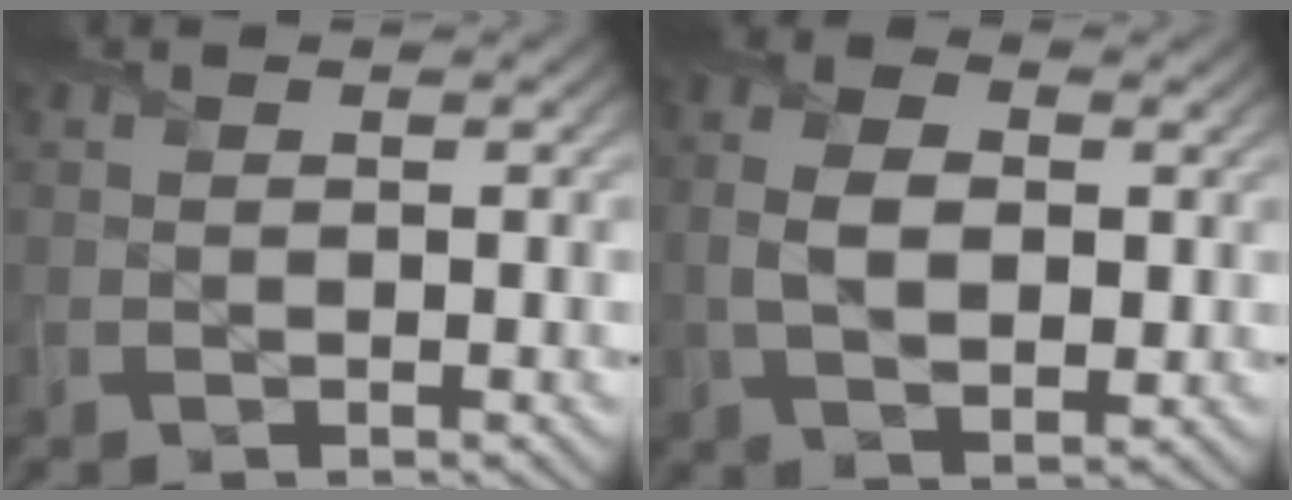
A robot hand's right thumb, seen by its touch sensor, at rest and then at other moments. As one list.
[{"total": 6.7, "force": [0.2, 4.0, 5.3], "torque": [-0.117, -0.004, 0.001]}]